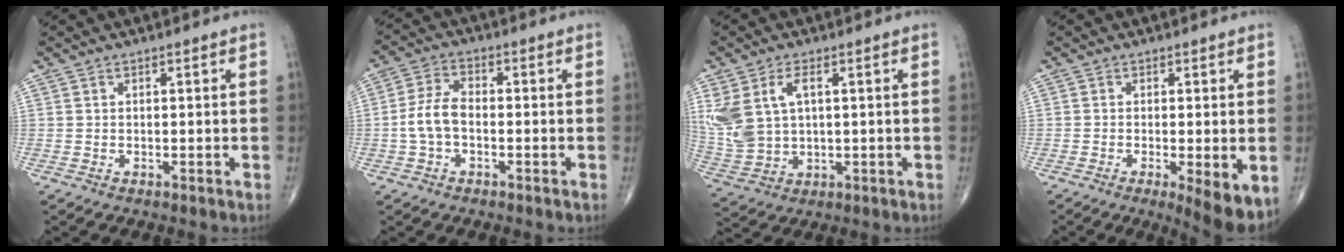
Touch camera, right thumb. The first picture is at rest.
{"total": 6.1, "force": [-1.2, 3.6, 4.9], "torque": [-0.102, 0.022, -0.028]}
{"total": 10.7, "force": [2.8, 6.5, 8.0], "torque": [-0.182, 0.002, 0.070]}
{"total": 7.2, "force": [-2.3, 1.7, 6.7], "torque": [-0.094, -0.021, -0.035]}